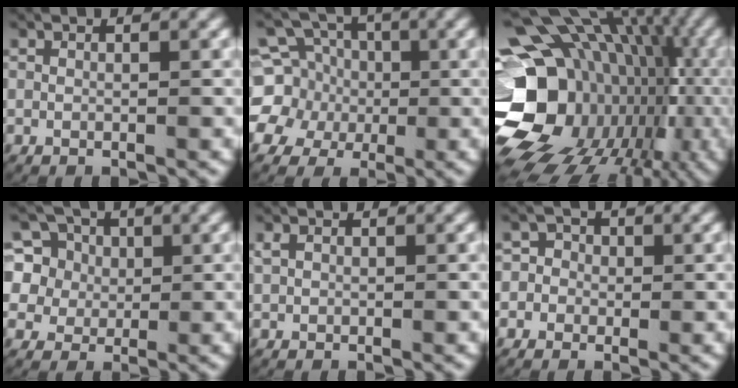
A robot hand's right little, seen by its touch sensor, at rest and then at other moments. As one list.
[{"total": 11.4, "force": [0.2, 10.4, 4.6], "torque": [-0.134, -0.042, 0.003]}, {"total": 22.3, "force": [-2.3, 16.5, 14.8], "torque": [-0.262, -0.054, -0.018]}, {"total": 9.5, "force": [0.6, 8.7, 3.7], "torque": [-0.124, -0.032, 0.013]}, {"total": 0.5, "force": [0.3, 0.3, 0.3], "torque": [-0.010, 0.000, 0.007]}, {"total": 6.1, "force": [-0.3, 5.8, 1.8], "torque": [-0.053, -0.006, -0.021]}]